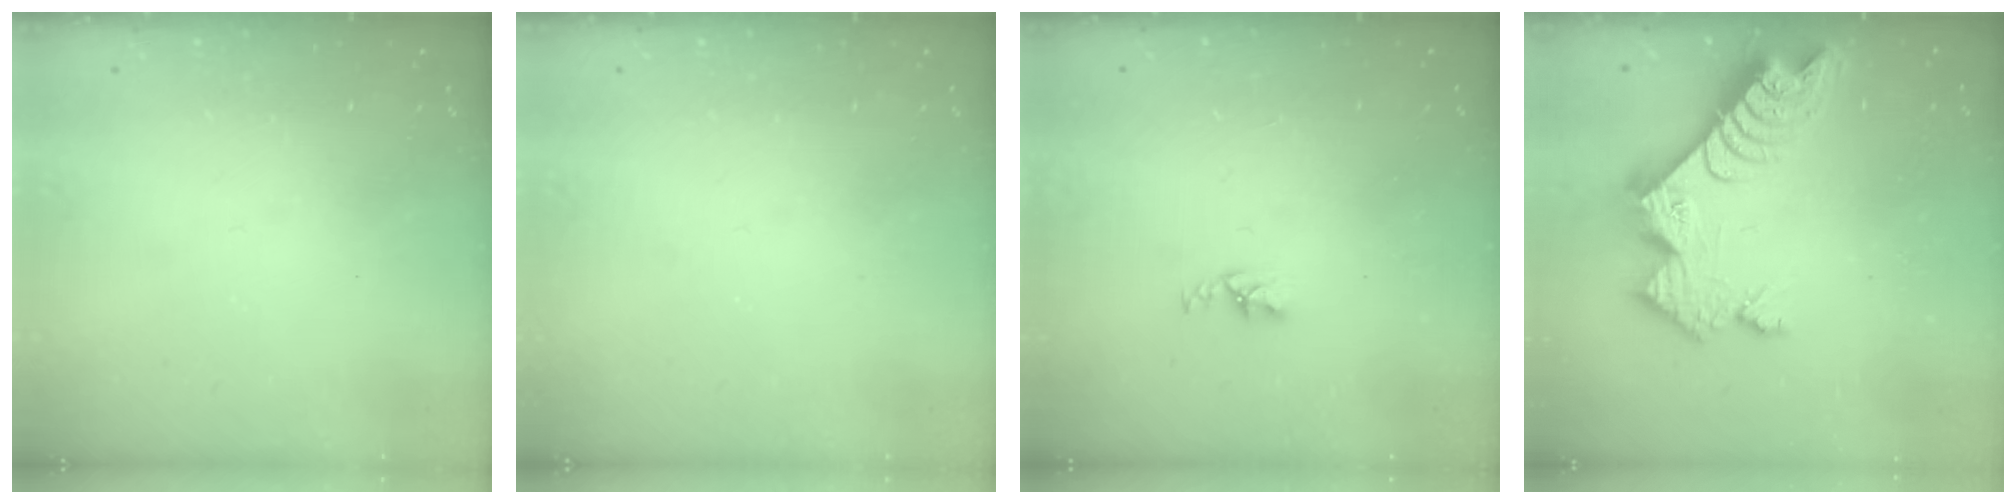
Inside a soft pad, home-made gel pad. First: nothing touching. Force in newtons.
{"total": 0.0}
{"total": 2.5, "press": 2.5, "slide": 0.4}
{"total": 11.6, "press": 11.5, "slide": 1.1}